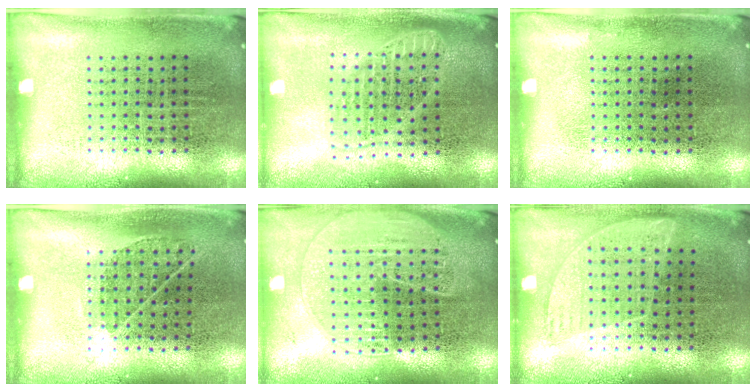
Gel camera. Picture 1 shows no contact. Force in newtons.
{"total": 1.8, "press": 1.5, "slide": 0.9}
{"total": 0.0}
{"total": 0.8, "press": 0.6, "slide": 0.5}
{"total": 1.9, "press": 1.7, "slide": 0.8}
{"total": 0.9, "press": 0.7, "slide": 0.5}